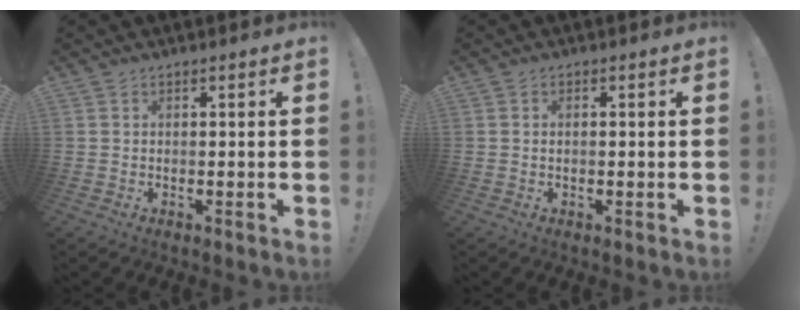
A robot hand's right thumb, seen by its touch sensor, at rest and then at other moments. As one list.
[{"total": 0.6, "force": [-0.2, 0.2, 0.6], "torque": [-0.019, 0.004, -0.001]}]